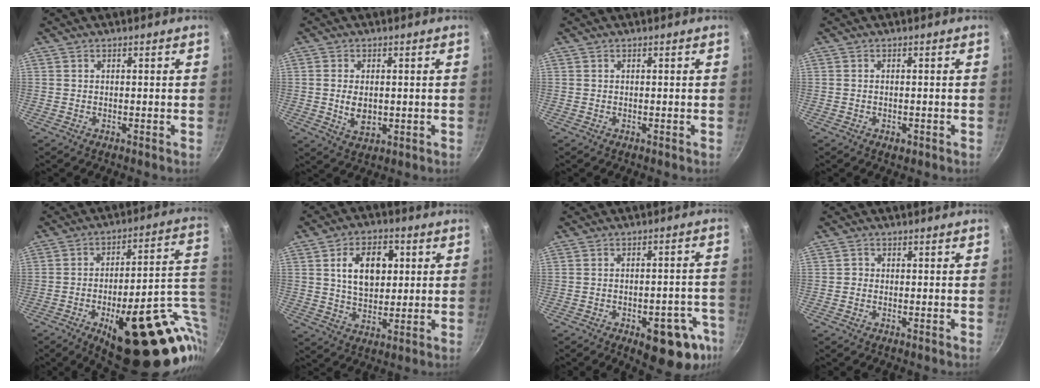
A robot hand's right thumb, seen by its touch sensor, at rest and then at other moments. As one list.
[{"total": 5.1, "force": [-0.2, 3.2, 4.0], "torque": [-0.067, -0.007, 0.005]}, {"total": 0.0}, {"total": 1.3, "force": [-0.7, 0.7, 0.9], "torque": [-0.012, 0.000, -0.010]}, {"total": 31.0, "force": [-7.8, 12.5, 27.2], "torque": [-0.311, 0.018, -0.092]}, {"total": 11.5, "force": [2.6, 7.6, 8.2], "torque": [-0.103, -0.002, 0.042]}, {"total": 14.0, "force": [-6.8, 6.0, 10.7], "torque": [-0.076, 0.031, -0.082]}, {"total": 0.9, "force": [-0.5, 0.7, 0.1], "torque": [0.001, 0.002, -0.011]}]